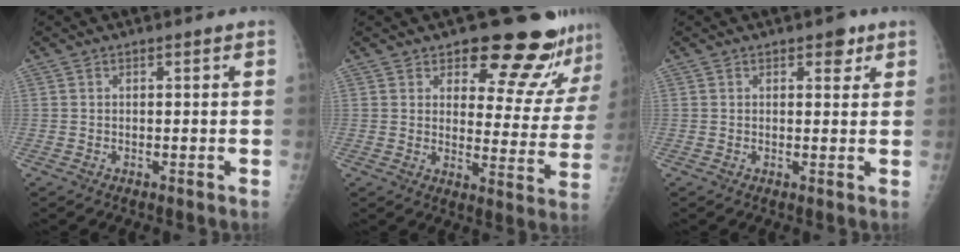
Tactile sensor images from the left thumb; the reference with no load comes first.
{"total": 15.7, "force": [13.3, 5.3, 6.3], "torque": [-0.022, -0.104, 0.156]}
{"total": 2.6, "force": [1.5, 1.5, 1.5], "torque": [-0.002, -0.005, 0.017]}